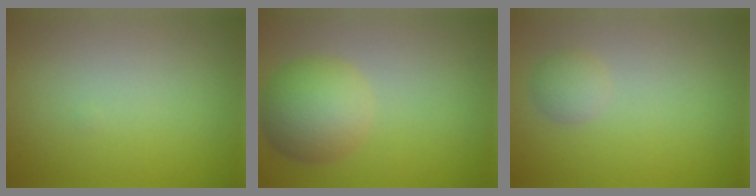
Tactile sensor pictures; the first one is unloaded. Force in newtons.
{"total": 5.1, "press": 5.1, "slide": 0.1}
{"total": 1.5, "press": 1.5, "slide": 0.0}